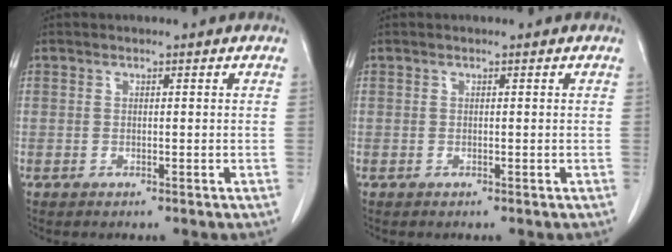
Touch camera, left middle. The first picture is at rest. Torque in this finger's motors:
{"motor_torque": [0.02, -0.02, 0.00, 0.00]}